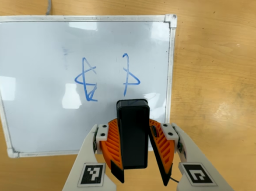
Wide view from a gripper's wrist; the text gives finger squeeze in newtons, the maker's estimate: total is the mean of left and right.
{"total": 6.4, "left": 7.0, "right": 5.8}